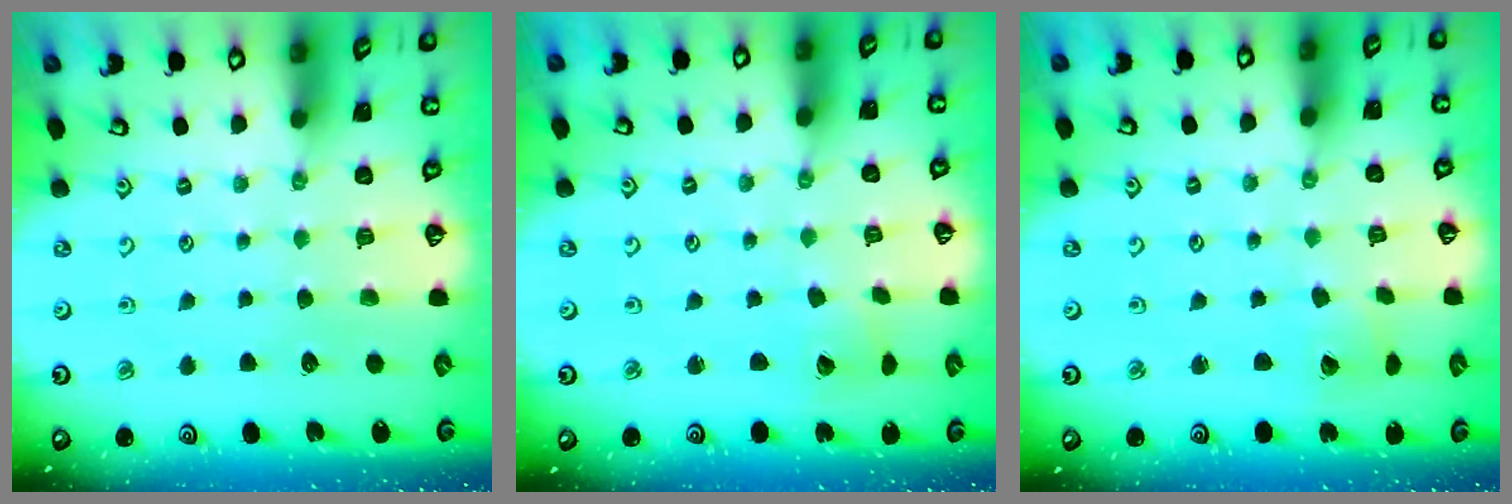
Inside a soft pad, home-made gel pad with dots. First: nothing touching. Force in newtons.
{"total": 2.8, "press": 2.8, "slide": 0.3}
{"total": 2.8, "press": 2.8, "slide": 0.3}